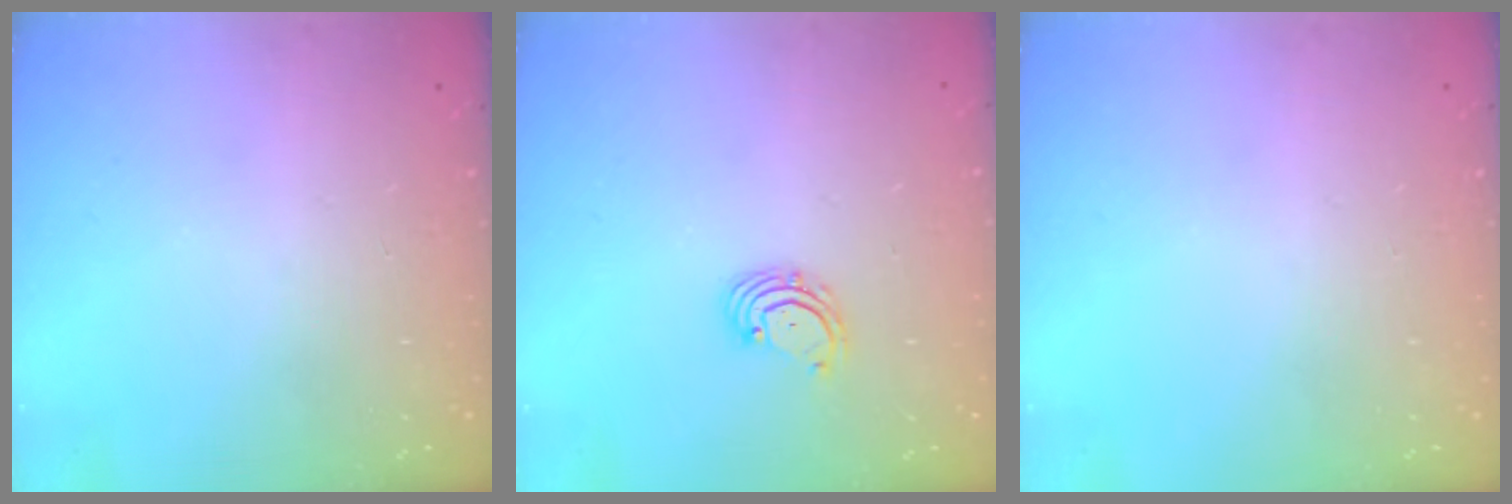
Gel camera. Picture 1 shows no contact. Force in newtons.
{"total": 2.6, "press": 2.5, "slide": 0.6}
{"total": 0.0}